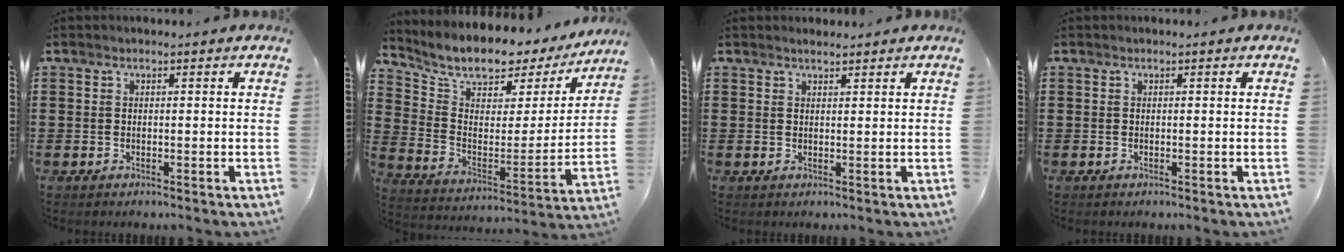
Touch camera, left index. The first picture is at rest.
{"total": 6.8, "force": [5.9, 2.8, 1.9], "torque": [-0.060, -0.052, 0.095]}
{"total": 0.9, "force": [0.9, 0.3, 0.0], "torque": [-0.002, 0.001, 0.017]}
{"total": 0.0}